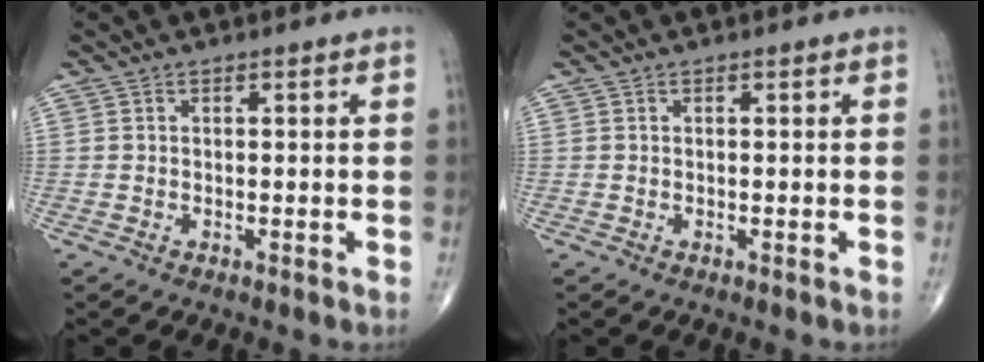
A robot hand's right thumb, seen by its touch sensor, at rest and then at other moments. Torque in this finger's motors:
{"motor_torque": [0.00, 0.00, -0.08, 0.08, 0.02]}